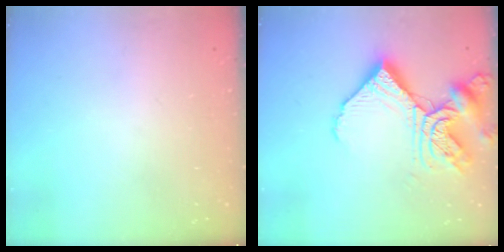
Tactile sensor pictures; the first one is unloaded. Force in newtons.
{"total": 17.2, "press": 17.2, "slide": 1.5}